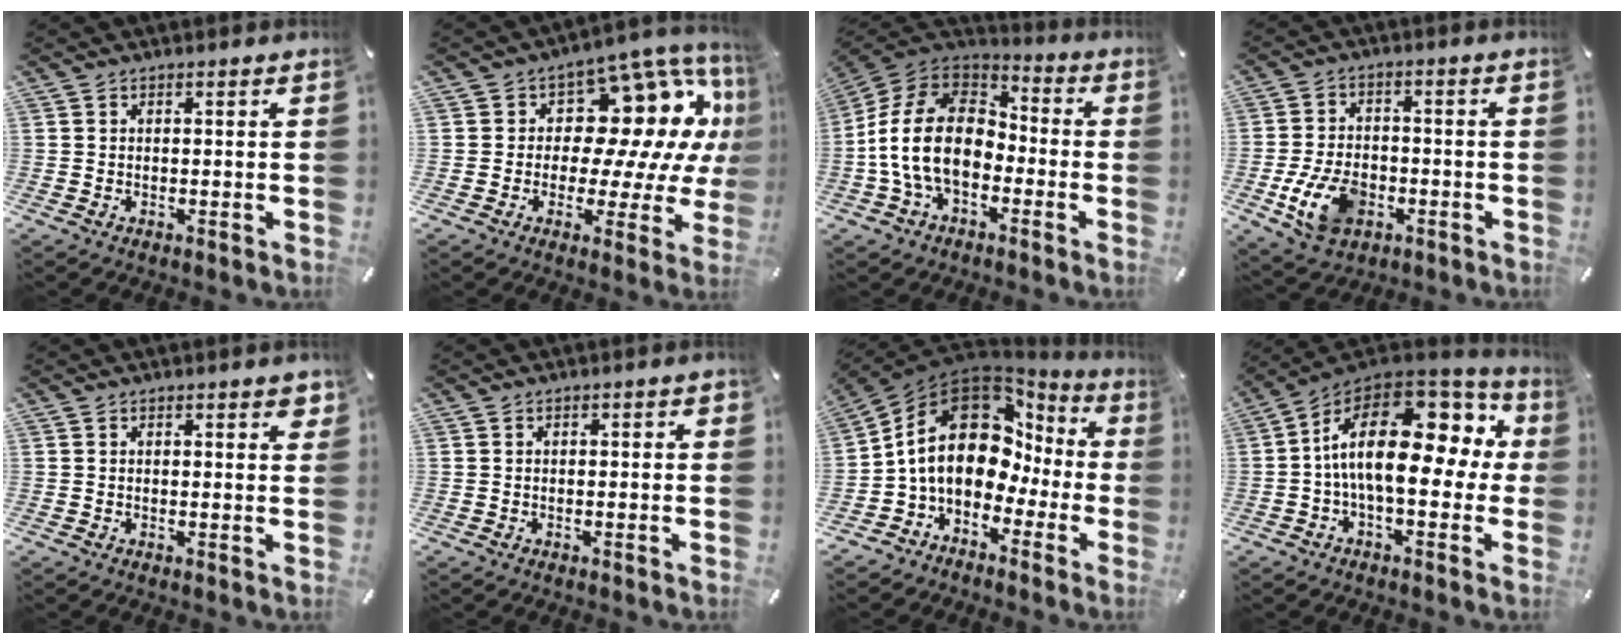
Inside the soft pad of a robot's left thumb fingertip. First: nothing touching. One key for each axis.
{"total": 16.5, "fx": 5.2, "fy": 10.9, "fz": 11.2, "tx": -0.149, "ty": -0.050, "tz": 0.087}
{"total": 17.8, "fx": -4.6, "fy": 12.2, "fz": 12.1, "tx": -0.250, "ty": 0.041, "tz": -0.082}
{"total": 11.0, "fx": -3.8, "fy": 7.4, "fz": 7.3, "tx": -0.154, "ty": 0.006, "tz": -0.067}
{"total": 1.8, "fx": 0.7, "fy": 0.7, "fz": 1.5, "tx": -0.023, "ty": 0.001, "tz": 0.010}
{"total": 1.1, "fx": -0.4, "fy": 0.6, "fz": 0.9, "tx": -0.017, "ty": 0.002, "tz": -0.007}
{"total": 17.4, "fx": 2.7, "fy": 12.8, "fz": 11.6, "tx": -0.222, "ty": -0.014, "tz": 0.044}
{"total": 21.8, "fx": 3.3, "fy": 10.2, "fz": 19.0, "tx": -0.335, "ty": -0.027, "tz": 0.059}